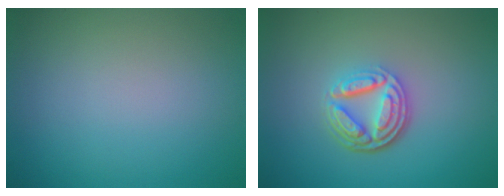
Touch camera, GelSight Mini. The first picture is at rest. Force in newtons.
{"total": 4.8, "press": 3.5, "slide": 3.3}